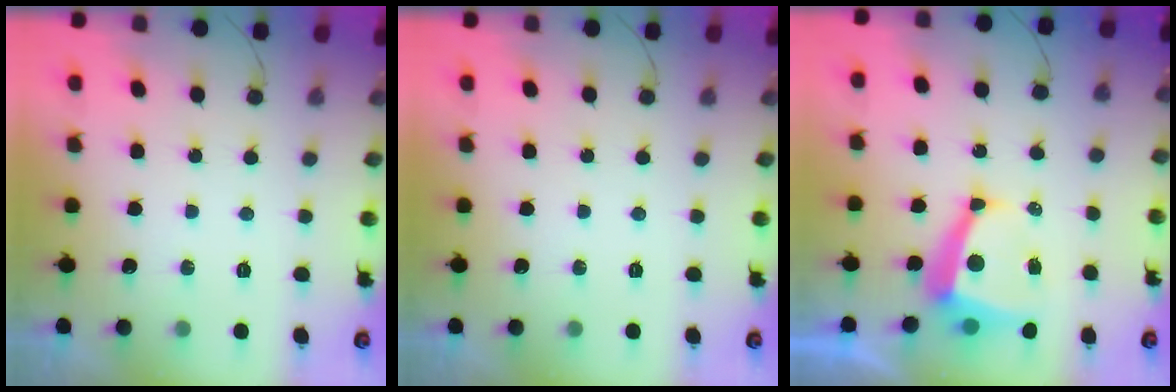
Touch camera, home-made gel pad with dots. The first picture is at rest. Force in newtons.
{"total": 0.0}
{"total": 8.0, "press": 8.0, "slide": 1.0}